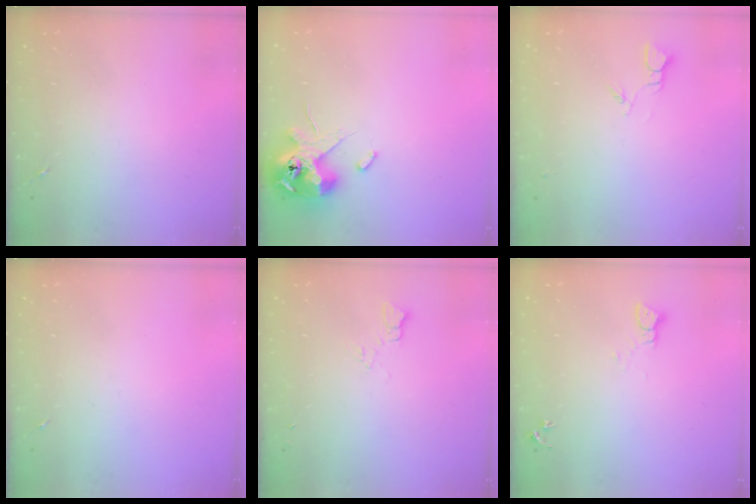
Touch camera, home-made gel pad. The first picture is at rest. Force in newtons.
{"total": 12.7, "press": 12.5, "slide": 2.1}
{"total": 2.7, "press": 2.7, "slide": 0.3}
{"total": 0.0}
{"total": 5.3, "press": 5.3, "slide": 0.4}
{"total": 2.2, "press": 2.2, "slide": 0.2}